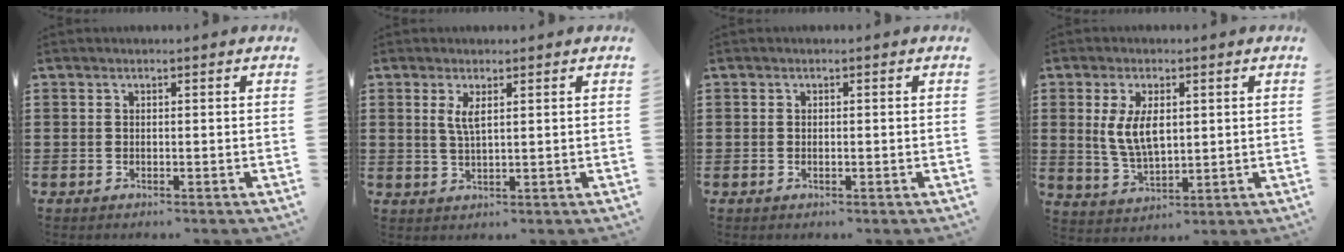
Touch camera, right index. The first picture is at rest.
{"total": 2.9, "force": [1.2, 0.8, 2.5], "torque": [-0.054, 0.004, 0.020]}
{"total": 0.5, "force": [-0.2, 0.1, 0.5], "torque": [-0.010, -0.003, -0.002]}
{"total": 6.9, "force": [1.3, 3.5, 5.9], "torque": [-0.127, 0.006, 0.020]}